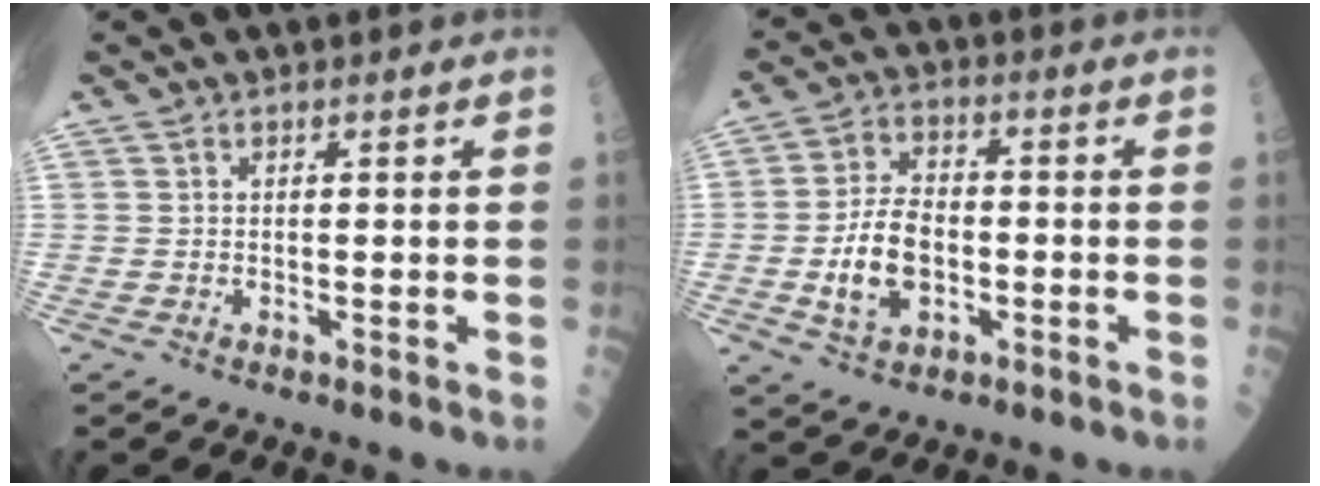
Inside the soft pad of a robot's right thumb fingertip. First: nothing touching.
{"total": 9.9, "force": [-2.1, 5.9, 7.7], "torque": [-0.130, 0.018, -0.038]}